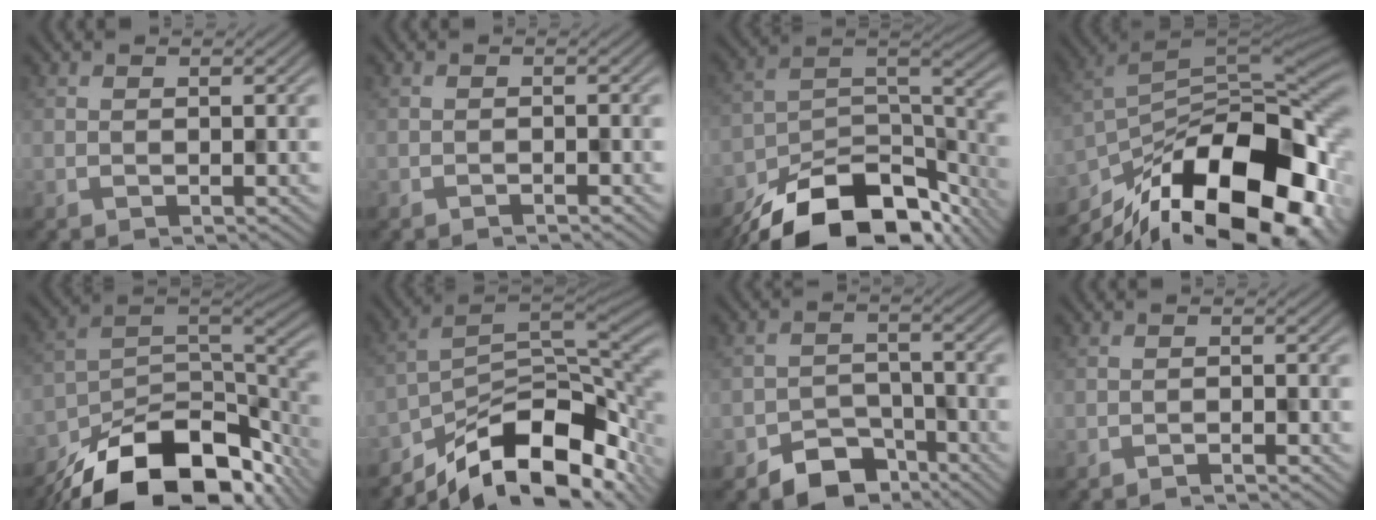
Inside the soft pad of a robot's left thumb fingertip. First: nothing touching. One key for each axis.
{"total": 0.6, "fx": -0.6, "fy": 0.0, "fz": 0.2, "tx": -0.004, "ty": 0.001, "tz": -0.013}
{"total": 16.5, "fx": -12.3, "fy": 7.4, "fz": 8.1, "tx": -0.186, "ty": -0.035, "tz": -0.183}
{"total": 18.6, "fx": -10.7, "fy": 7.8, "fz": 13.1, "tx": -0.242, "ty": -0.025, "tz": -0.177}
{"total": 17.6, "fx": -12.4, "fy": 7.9, "fz": 9.7, "tx": -0.210, "ty": -0.046, "tz": -0.185}
{"total": 13.6, "fx": -9.4, "fy": 5.2, "fz": 8.2, "tx": -0.136, "ty": -0.008, "tz": -0.157}
{"total": 6.1, "fx": -4.5, "fy": 3.5, "fz": 2.2, "tx": -0.033, "ty": -0.006, "tz": -0.085}
{"total": 0.9, "fx": -0.9, "fy": 0.0, "fz": 0.3, "tx": -0.005, "ty": 0.002, "tz": -0.018}